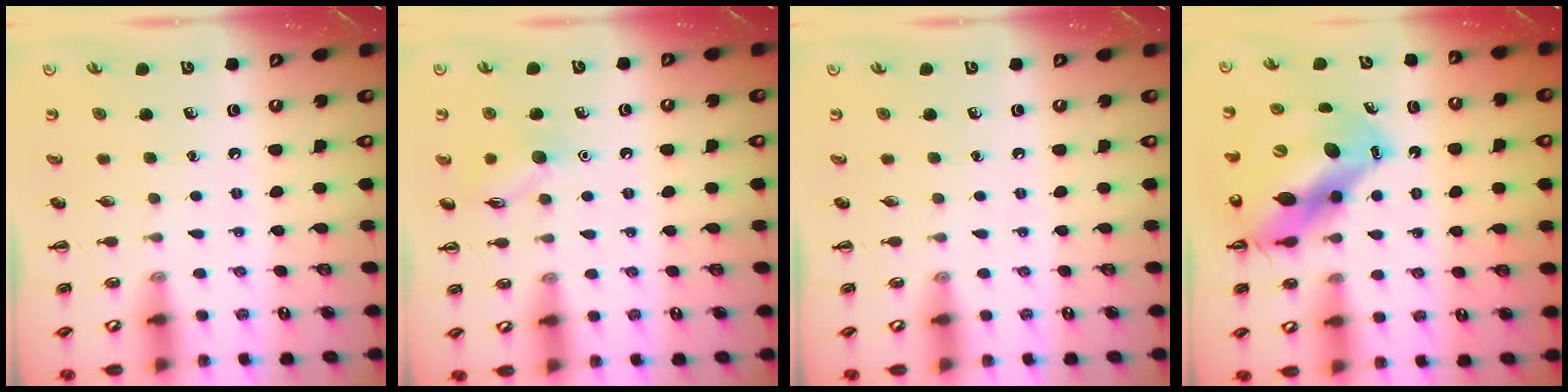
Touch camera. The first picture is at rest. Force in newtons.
{"total": 7.9, "press": 7.8, "slide": 0.8}
{"total": 0.0}
{"total": 14.1, "press": 13.5, "slide": 4.1}